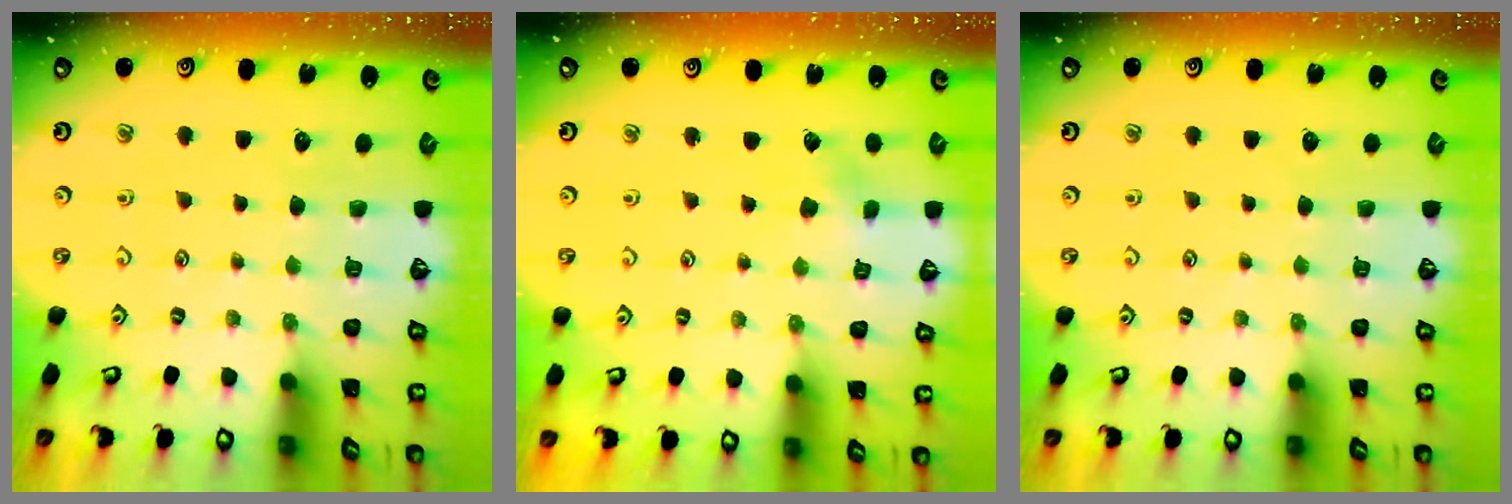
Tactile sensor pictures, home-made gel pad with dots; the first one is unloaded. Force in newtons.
{"total": 2.9, "press": 2.9, "slide": 0.4}
{"total": 0.0}